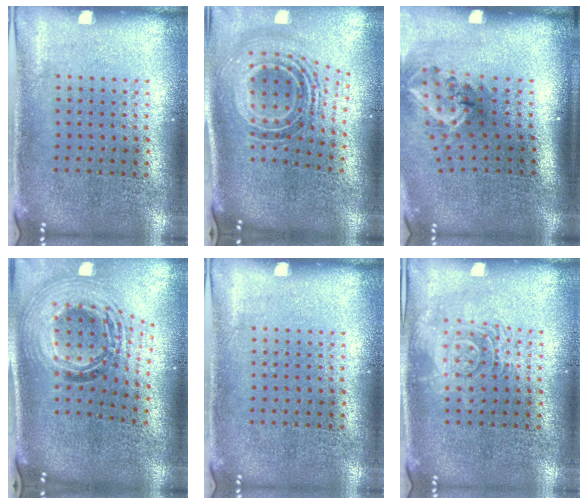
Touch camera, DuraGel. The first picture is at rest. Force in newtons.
{"total": 1.8, "press": 1.3, "slide": 1.2}
{"total": 2.1, "press": 1.3, "slide": 1.6}
{"total": 2.1, "press": 1.6, "slide": 1.2}
{"total": 0.0}
{"total": 3.0, "press": 2.9, "slide": 0.4}